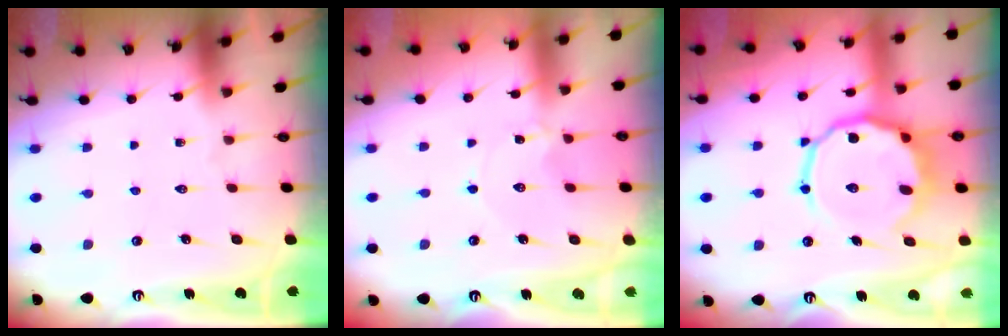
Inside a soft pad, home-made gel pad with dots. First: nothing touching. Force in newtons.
{"total": 1.6, "press": 1.6, "slide": 0.2}
{"total": 14.2, "press": 14.0, "slide": 2.5}